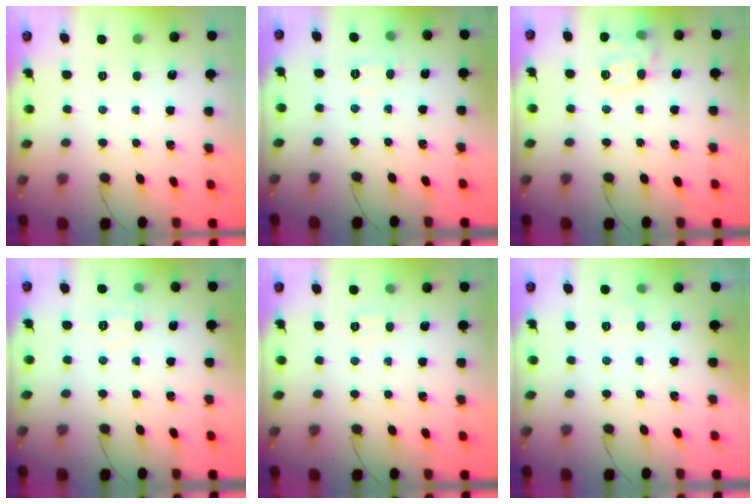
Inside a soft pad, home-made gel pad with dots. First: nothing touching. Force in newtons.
{"total": 5.0, "press": 4.8, "slide": 1.1}
{"total": 13.3, "press": 13.2, "slide": 1.5}
{"total": 6.3, "press": 6.1, "slide": 1.7}
{"total": 6.3, "press": 6.2, "slide": 1.1}
{"total": 4.8, "press": 4.6, "slide": 1.3}